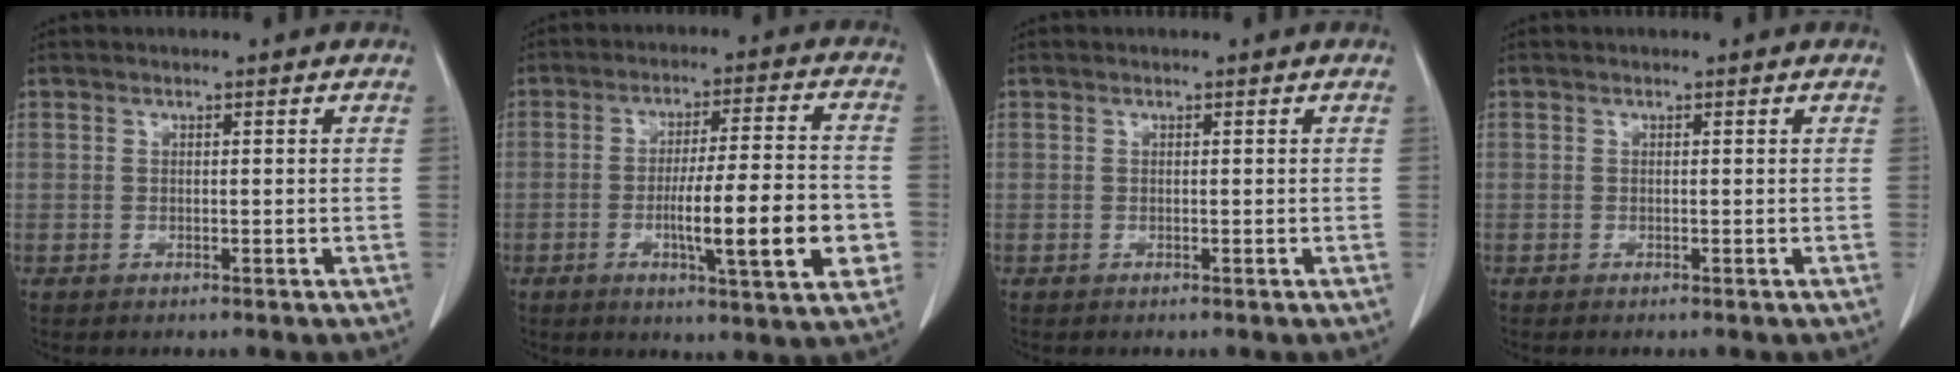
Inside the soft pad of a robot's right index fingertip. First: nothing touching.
{"total": 13.8, "force": [-3.5, 1.5, 13.3], "torque": [-0.200, 0.000, -0.052]}
{"total": 0.0}
{"total": 0.0}